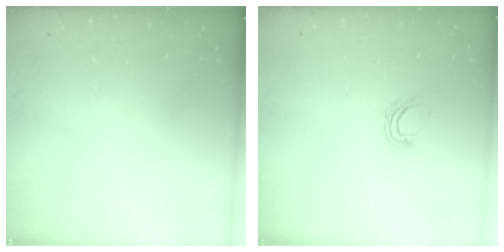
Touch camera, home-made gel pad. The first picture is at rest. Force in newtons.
{"total": 5.4, "press": 5.4, "slide": 0.4}